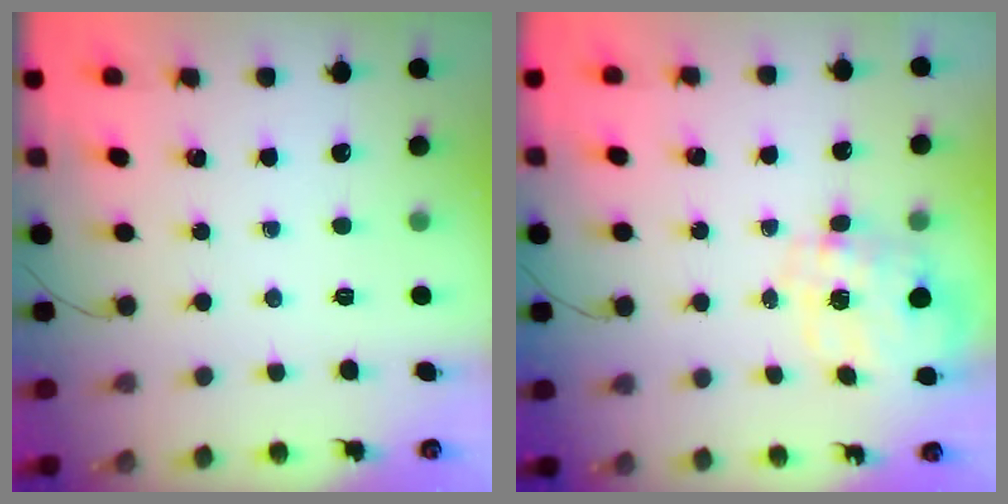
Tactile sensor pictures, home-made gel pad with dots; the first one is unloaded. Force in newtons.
{"total": 8.7, "press": 8.5, "slide": 2.0}